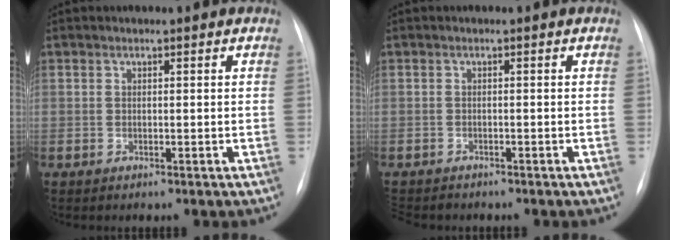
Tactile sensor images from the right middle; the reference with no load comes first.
{"total": 4.6, "force": [-4.0, 1.9, 1.2], "torque": [-0.016, -0.003, -0.057]}